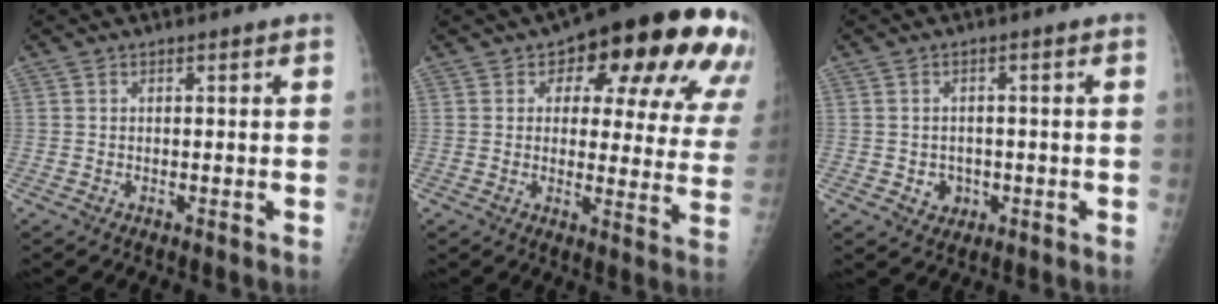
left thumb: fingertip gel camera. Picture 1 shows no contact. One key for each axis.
{"total": 22.5, "fx": 10.6, "fy": 10.3, "fz": 17.0, "tx": -0.173, "ty": -0.009, "tz": 0.129}
{"total": 3.2, "fx": -0.8, "fy": 2.8, "fz": 1.1, "tx": -0.001, "ty": 0.005, "tz": -0.005}